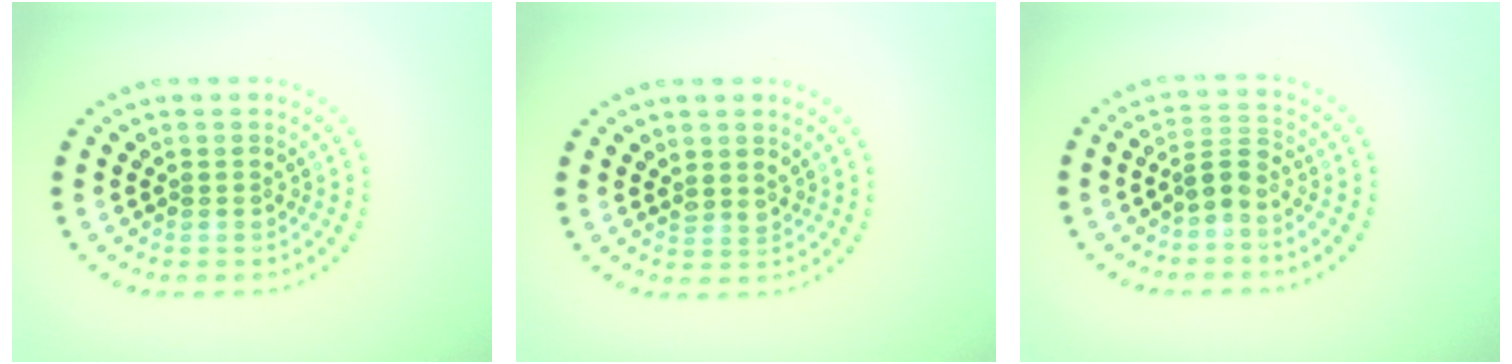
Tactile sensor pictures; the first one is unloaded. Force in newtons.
{"total": 1.0, "press": 0.8, "slide": 0.6}
{"total": 2.2, "press": 1.6, "slide": 1.5}